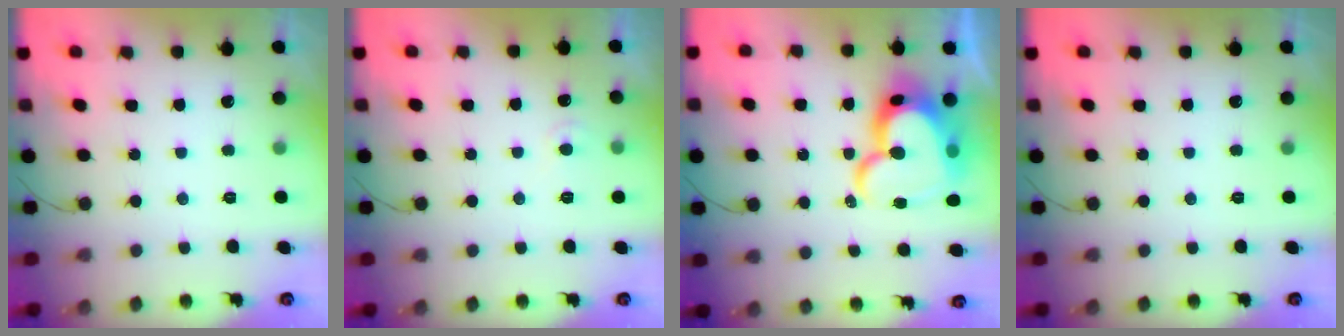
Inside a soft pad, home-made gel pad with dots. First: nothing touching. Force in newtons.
{"total": 4.0, "press": 3.9, "slide": 0.4}
{"total": 22.3, "press": 22.2, "slide": 1.6}
{"total": 0.0}